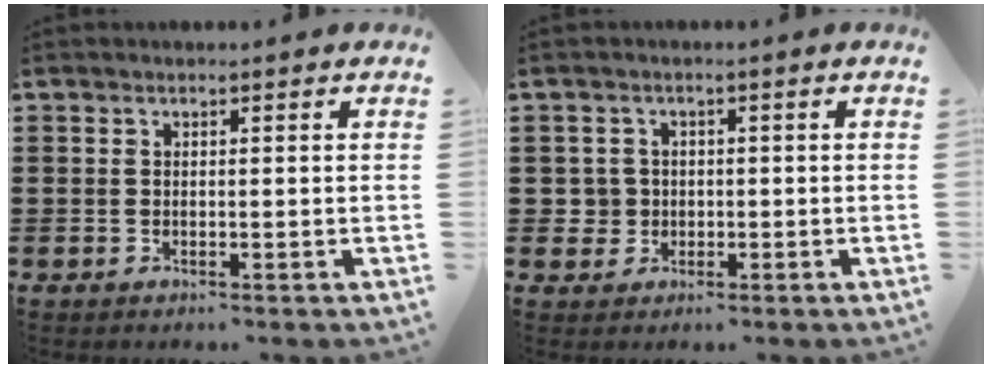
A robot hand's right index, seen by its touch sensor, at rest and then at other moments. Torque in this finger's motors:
{"motor_torque": [0.17, 0.19, -0.08, -0.06]}